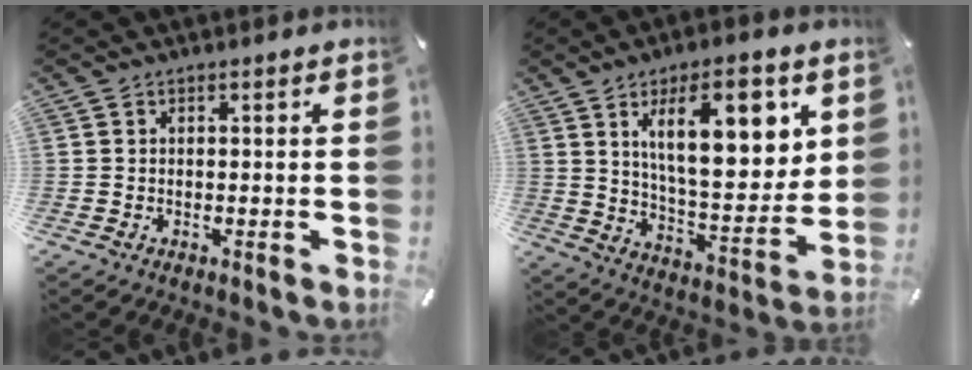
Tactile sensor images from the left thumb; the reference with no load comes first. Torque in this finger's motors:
{"motor_torque": [2.64, 2.37, 1.52, -1.25, 0.41]}